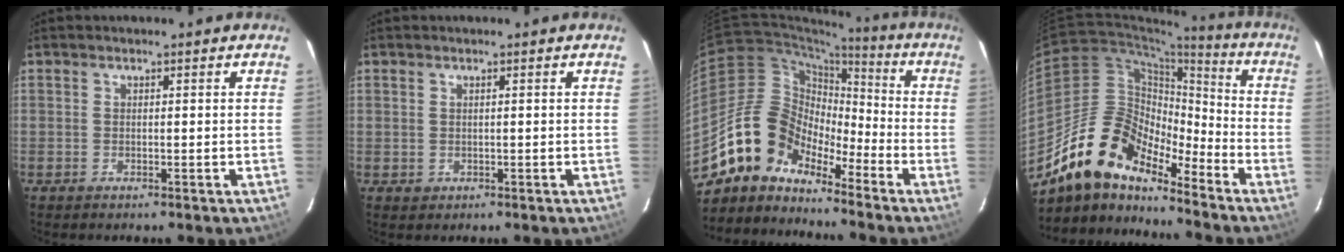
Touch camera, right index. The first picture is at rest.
{"total": 1.0, "force": [0.2, 1.0, 0.1], "torque": [0.005, 0.003, 0.003]}
{"total": 11.8, "force": [-9.5, 6.4, 2.7], "torque": [-0.051, 0.038, -0.195]}
{"total": 17.1, "force": [-13.6, 6.5, 7.9], "torque": [-0.147, 0.004, -0.258]}